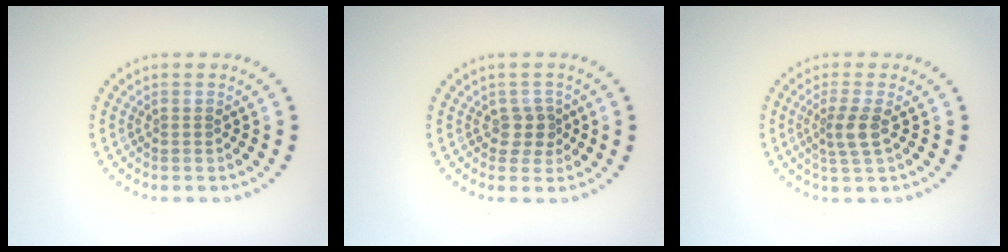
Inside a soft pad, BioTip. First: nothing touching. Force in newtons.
{"total": 1.8, "press": 1.4, "slide": 1.0}
{"total": 2.3, "press": 1.7, "slide": 1.5}